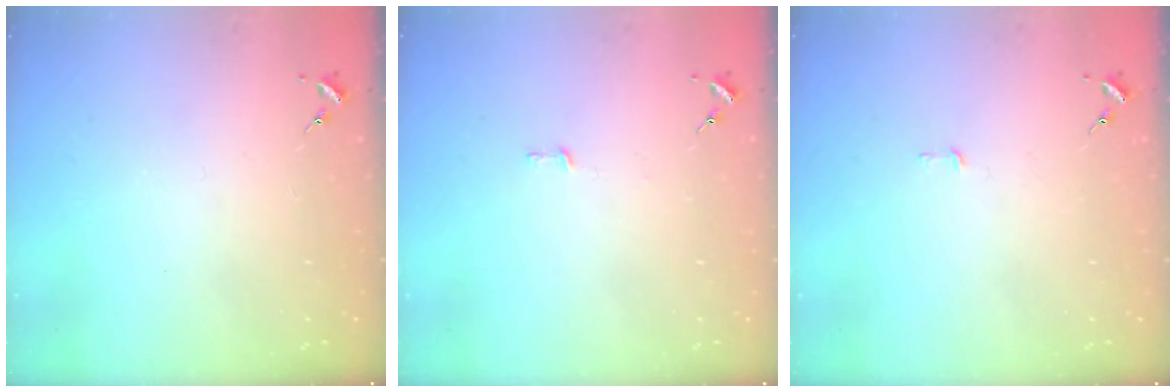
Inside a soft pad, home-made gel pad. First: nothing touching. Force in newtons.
{"total": 2.6, "press": 2.6, "slide": 0.2}
{"total": 2.1, "press": 2.1, "slide": 0.2}